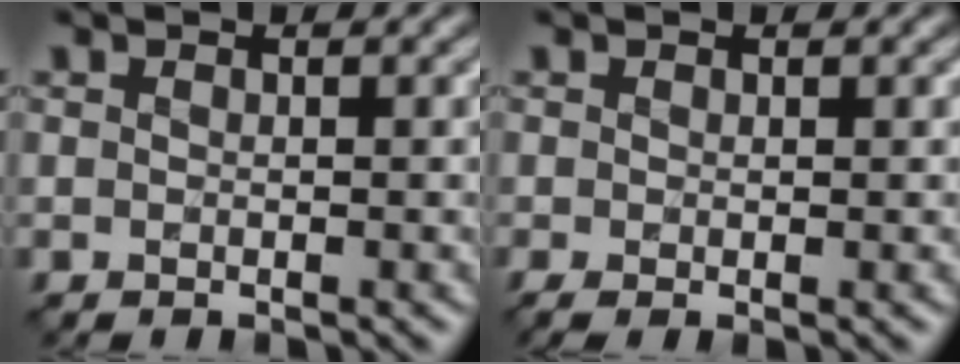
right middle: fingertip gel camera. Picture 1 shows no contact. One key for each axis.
{"total": 0.7, "fx": 0.0, "fy": 0.2, "fz": 0.7, "tx": -0.017, "ty": -0.005, "tz": -0.002}